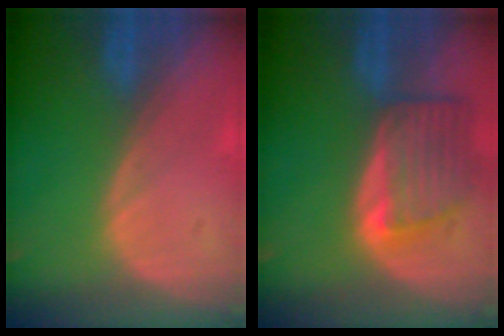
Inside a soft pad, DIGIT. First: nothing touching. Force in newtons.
{"total": 7.5, "press": 6.9, "slide": 3.1}